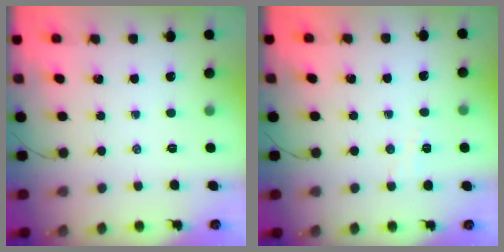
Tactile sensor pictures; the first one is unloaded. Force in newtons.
{"total": 2.9, "press": 2.7, "slide": 1.0}